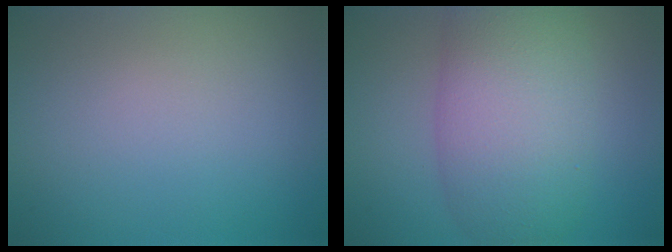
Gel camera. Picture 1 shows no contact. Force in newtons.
{"total": 8.9, "press": 8.9, "slide": 0.4}